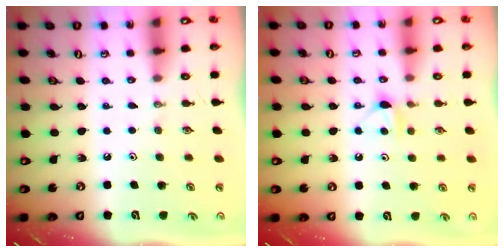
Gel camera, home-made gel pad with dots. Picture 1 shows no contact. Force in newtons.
{"total": 6.1, "press": 6.1, "slide": 0.6}